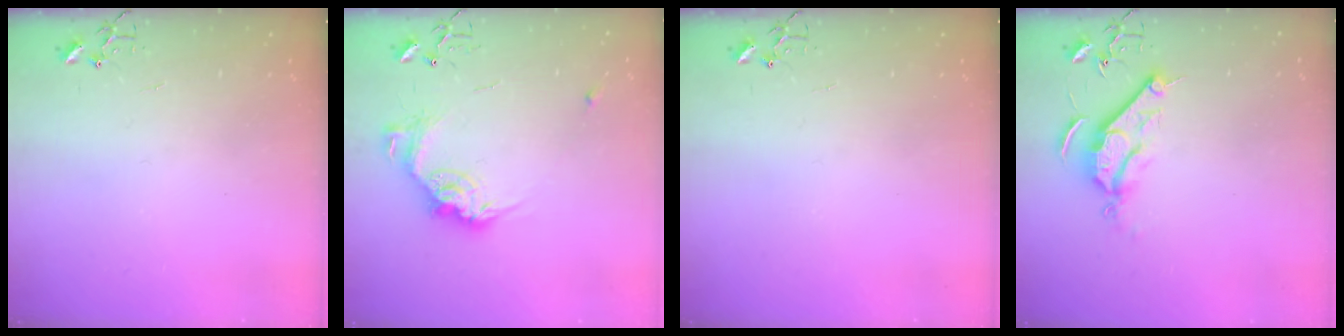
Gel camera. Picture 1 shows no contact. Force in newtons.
{"total": 15.4, "press": 15.4, "slide": 1.0}
{"total": 0.0}
{"total": 9.1, "press": 9.1, "slide": 0.1}